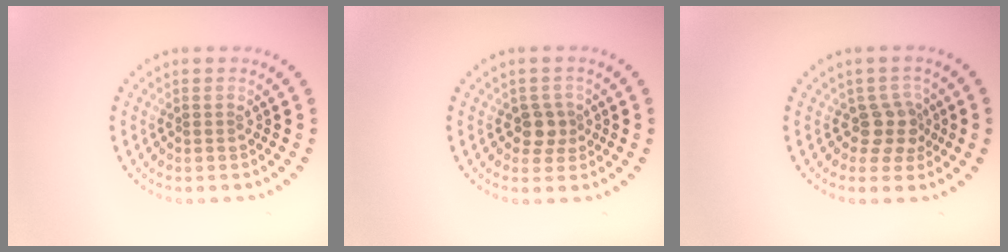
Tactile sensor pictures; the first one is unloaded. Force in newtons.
{"total": 1.9, "press": 1.6, "slide": 1.0}
{"total": 2.4, "press": 1.8, "slide": 1.6}